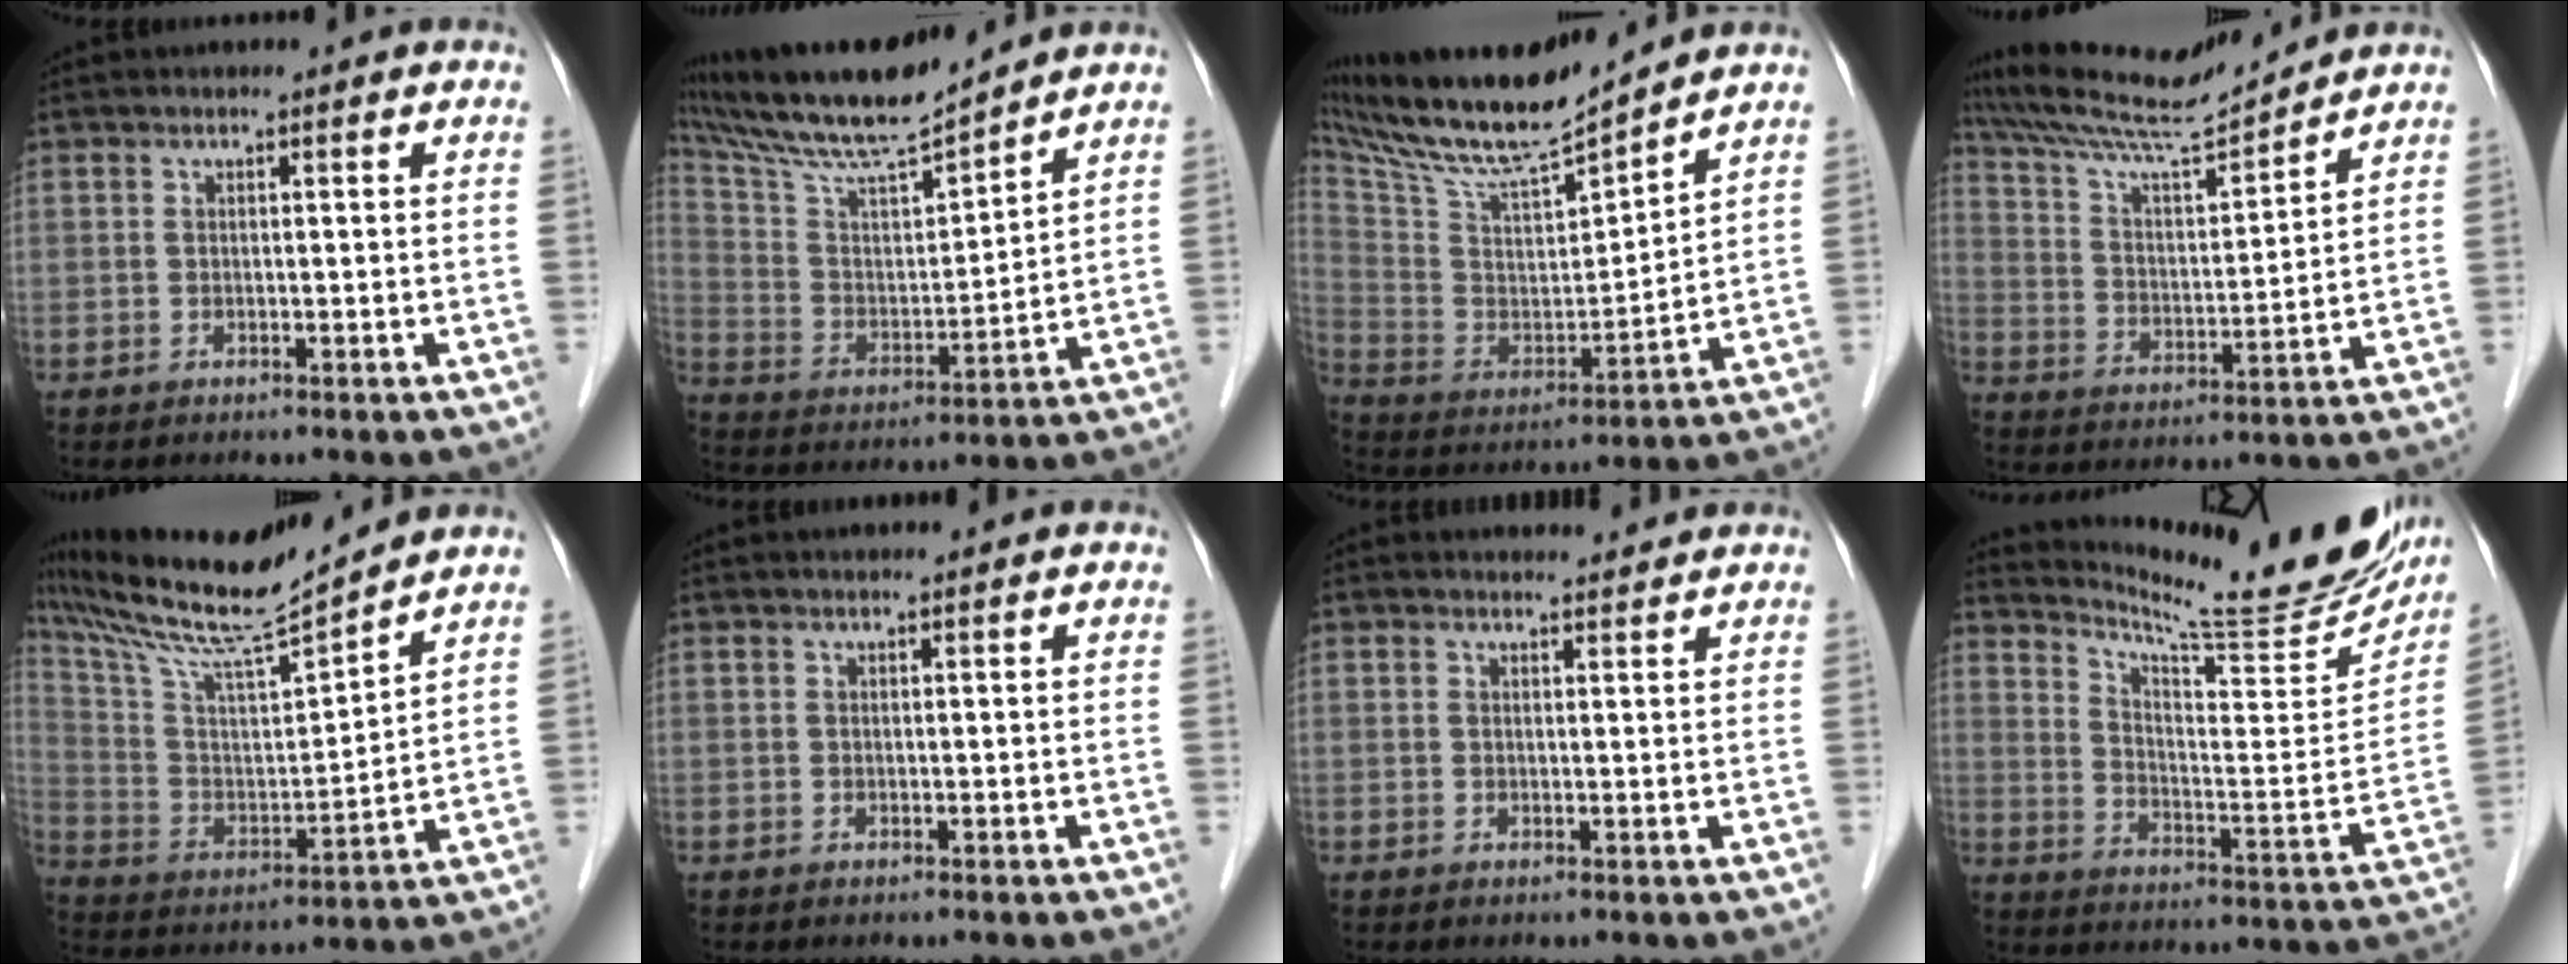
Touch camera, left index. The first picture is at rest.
{"total": 15.2, "force": [13.6, 0.6, 6.7], "torque": [-0.131, 0.008, 0.252]}
{"total": 16.7, "force": [15.2, 0.9, 6.8], "torque": [-0.141, -0.006, 0.285]}
{"total": 13.0, "force": [12.5, 0.0, 3.7], "torque": [-0.078, 0.002, 0.223]}
{"total": 14.9, "force": [13.8, -0.8, 5.5], "torque": [-0.120, -0.003, 0.254]}
{"total": 0.6, "force": [0.6, -0.1, 0.1], "torque": [-0.007, 0.006, 0.013]}
{"total": 2.8, "force": [2.8, 0.6, 0.0], "torque": [-0.006, 0.005, 0.034]}
{"total": 21.2, "force": [19.2, 1.5, 8.9], "torque": [-0.140, -0.071, 0.262]}